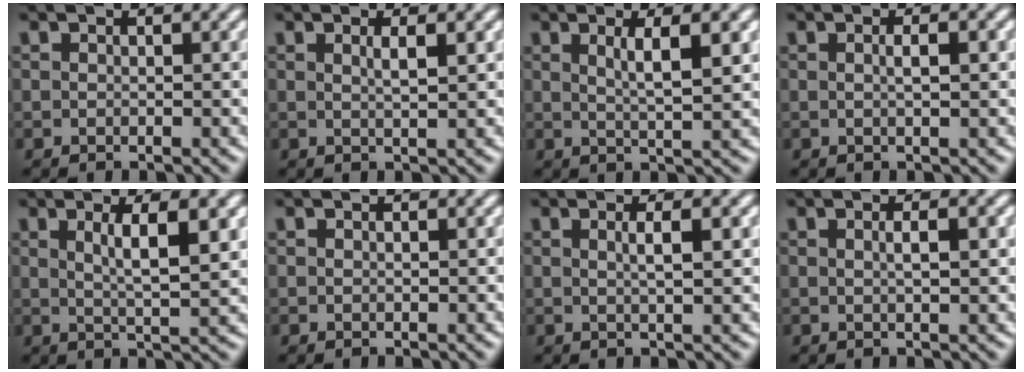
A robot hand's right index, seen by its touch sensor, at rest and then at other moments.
{"total": 1.8, "force": [0.5, -1.2, 1.3], "torque": [-0.012, -0.002, 0.015]}
{"total": 3.1, "force": [1.1, -1.1, 2.7], "torque": [-0.033, -0.002, 0.027]}
{"total": 1.4, "force": [-0.2, -0.6, 1.3], "torque": [-0.014, -0.001, -0.001]}
{"total": 3.7, "force": [1.1, -1.0, 3.4], "torque": [-0.043, -0.003, 0.028]}
{"total": 0.0}
{"total": 2.0, "force": [0.4, -1.1, 1.7], "torque": [-0.017, -0.001, 0.010]}
{"total": 1.6, "force": [0.1, -0.8, 1.4], "torque": [-0.012, 0.000, 0.004]}